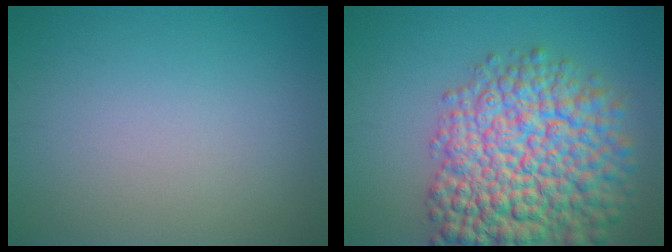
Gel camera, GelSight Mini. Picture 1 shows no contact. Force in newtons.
{"total": 12.8, "press": 12.8, "slide": 0.5}